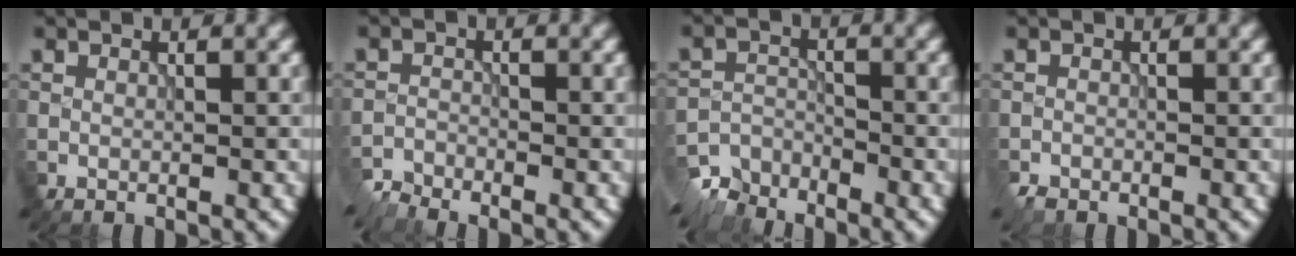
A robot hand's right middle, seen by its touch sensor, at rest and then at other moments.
{"total": 2.9, "force": [-2.8, 0.4, 0.3], "torque": [-0.012, -0.011, -0.062]}
{"total": 5.9, "force": [-5.4, 2.2, 0.6], "torque": [-0.006, -0.011, -0.096]}
{"total": 1.1, "force": [-1.0, 0.4, 0.1], "torque": [-0.003, -0.005, -0.023]}